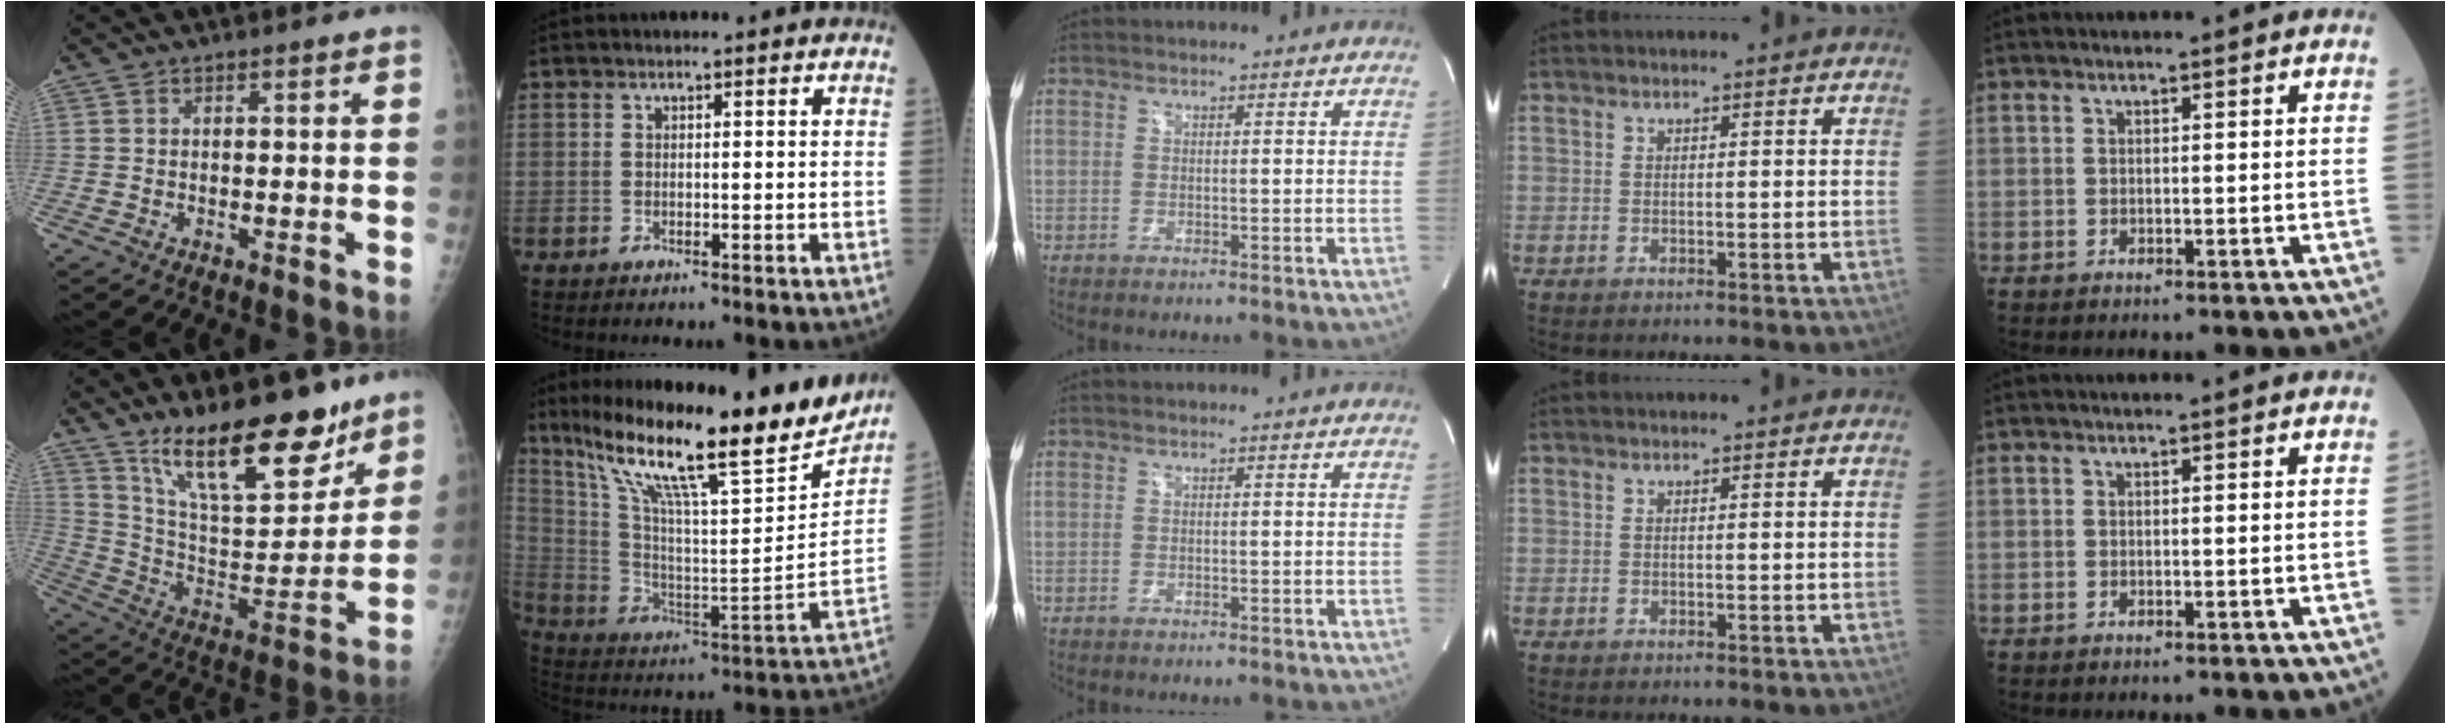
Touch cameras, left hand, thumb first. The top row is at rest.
{"thumb": {"total": 22.0, "force": [15.7, 7.6, 13.5], "torque": [-0.168, -0.093, 0.268]}, "index": {"total": 26.0, "force": [20.0, 2.2, 16.4], "torque": [-0.285, -0.026, 0.316]}}